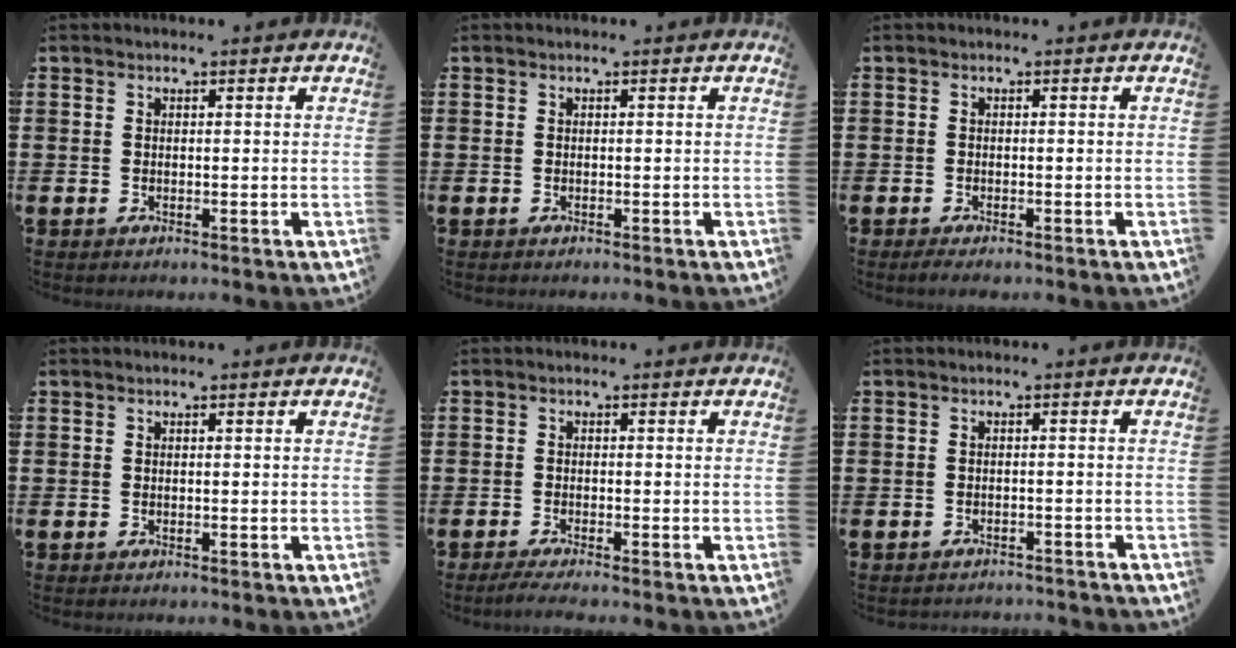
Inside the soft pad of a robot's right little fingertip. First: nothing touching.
{"total": 0.0}
{"total": 0.8, "force": [-0.7, 0.2, 0.5], "torque": [-0.010, -0.003, -0.013]}
{"total": 0.0}
{"total": 1.4, "force": [-1.0, 0.0, 0.9], "torque": [-0.014, -0.001, -0.019]}
{"total": 1.1, "force": [-1.1, 0.0, -0.1], "torque": [-0.003, 0.003, -0.024]}